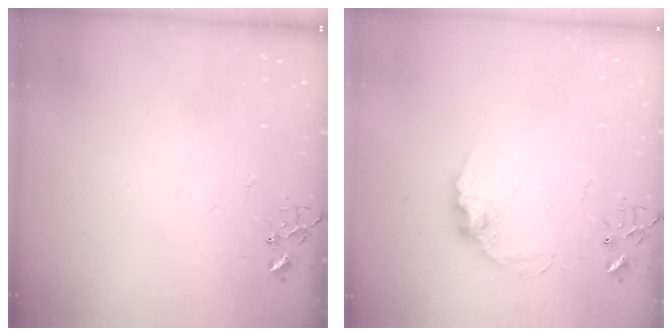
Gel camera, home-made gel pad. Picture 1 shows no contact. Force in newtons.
{"total": 9.0, "press": 9.0, "slide": 0.5}